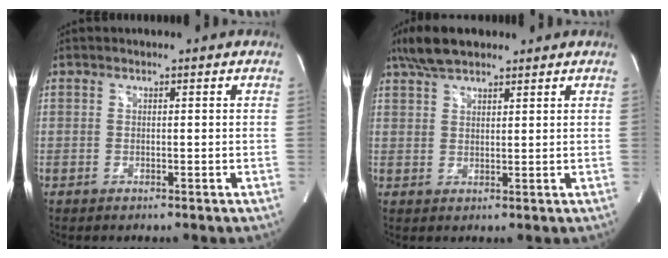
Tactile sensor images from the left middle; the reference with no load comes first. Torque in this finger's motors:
{"motor_torque": [0.22, -0.09, -0.11, 0.00]}